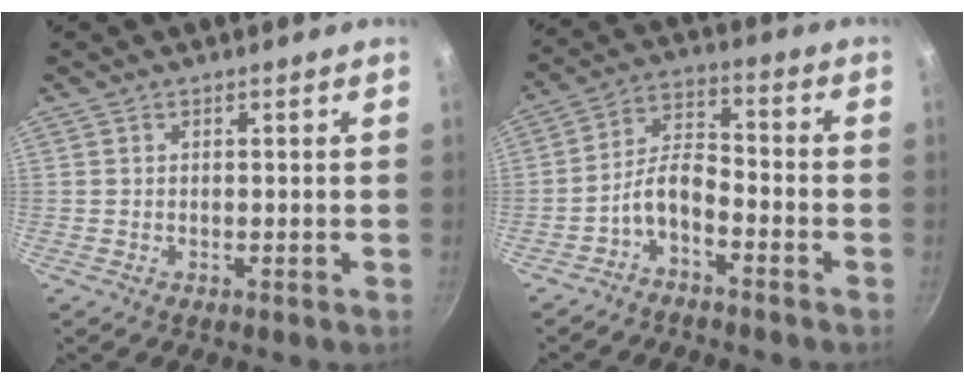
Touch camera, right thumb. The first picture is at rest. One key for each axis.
{"total": 6.7, "fx": -4.0, "fy": 3.1, "fz": 4.5, "tx": -0.085, "ty": 0.052, "tz": -0.080}